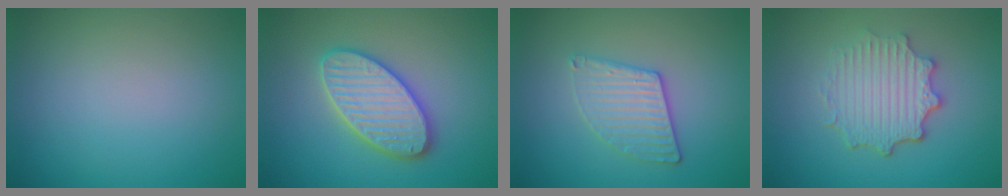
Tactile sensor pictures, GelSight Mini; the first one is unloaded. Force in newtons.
{"total": 5.8, "press": 5.8, "slide": 0.5}
{"total": 3.3, "press": 3.1, "slide": 1.0}
{"total": 4.9, "press": 3.7, "slide": 3.1}